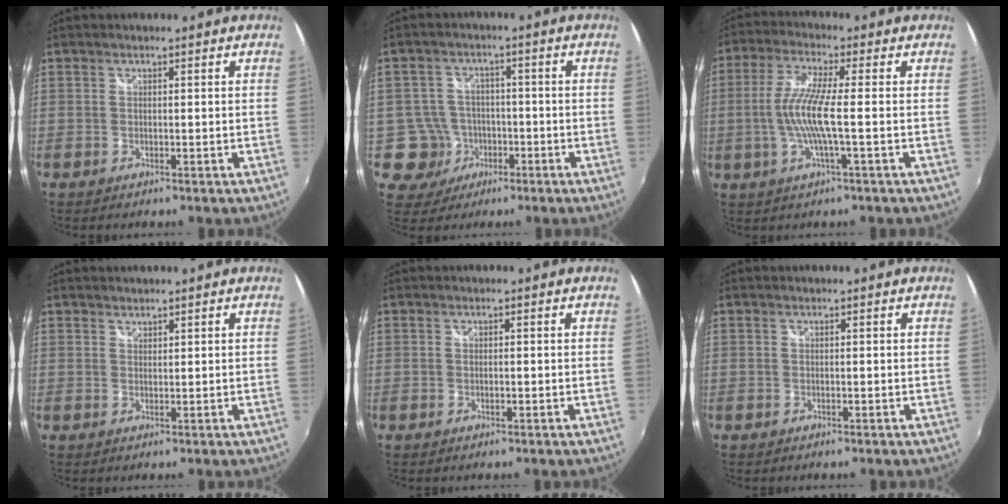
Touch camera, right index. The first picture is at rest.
{"total": 7.4, "force": [-2.4, 7.0, 0.4], "torque": [-0.028, 0.021, -0.033]}
{"total": 8.4, "force": [-1.3, 0.2, 8.3], "torque": [-0.179, -0.002, -0.024]}
{"total": 1.0, "force": [0.9, 0.3, 0.0], "torque": [0.002, 0.001, 0.017]}
{"total": 0.6, "force": [0.0, 0.2, 0.6], "torque": [-0.012, 0.000, -0.002]}
{"total": 0.0}